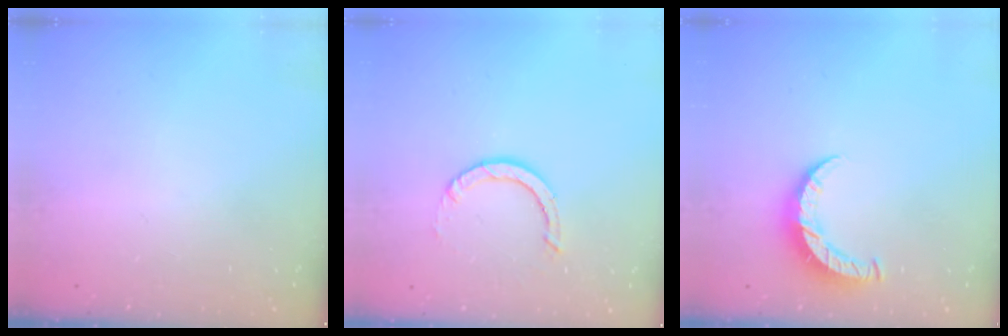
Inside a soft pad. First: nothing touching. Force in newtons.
{"total": 3.9, "press": 3.8, "slide": 0.4}
{"total": 7.5, "press": 7.4, "slide": 0.4}